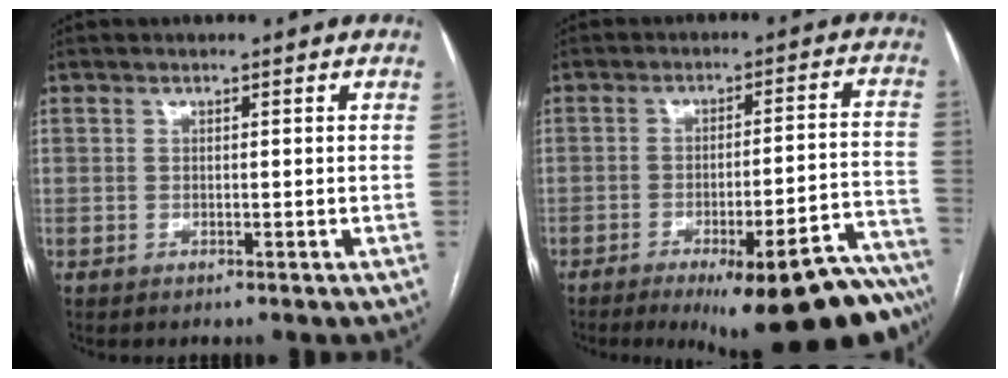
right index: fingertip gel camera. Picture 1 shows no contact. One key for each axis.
{"total": 22.7, "fx": -18.4, "fy": 1.2, "fz": 13.2, "tx": -0.084, "ty": 0.001, "tz": -0.241}